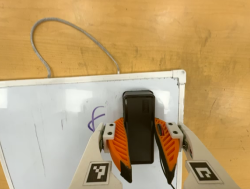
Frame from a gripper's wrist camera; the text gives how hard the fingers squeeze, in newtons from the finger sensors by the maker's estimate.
{"total": 12.5, "left": 12.5, "right": 12.6}